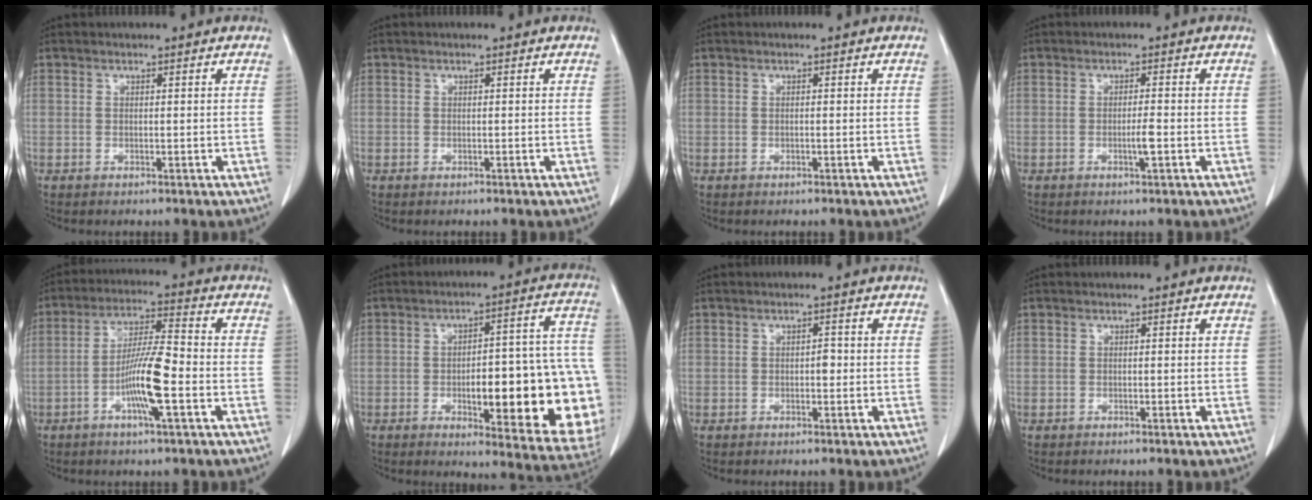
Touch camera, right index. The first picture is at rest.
{"total": 0.0}
{"total": 0.0}
{"total": 2.1, "force": [-0.7, 0.0, 2.0], "torque": [-0.037, -0.002, -0.011]}
{"total": 9.4, "force": [-3.1, 0.5, 8.9], "torque": [-0.171, 0.001, -0.060]}
{"total": 22.5, "force": [-4.7, 5.3, 21.3], "torque": [-0.192, 0.028, -0.039]}
{"total": 1.2, "force": [-0.2, 0.6, 1.0], "torque": [-0.012, 0.004, -0.004]}
{"total": 0.0}